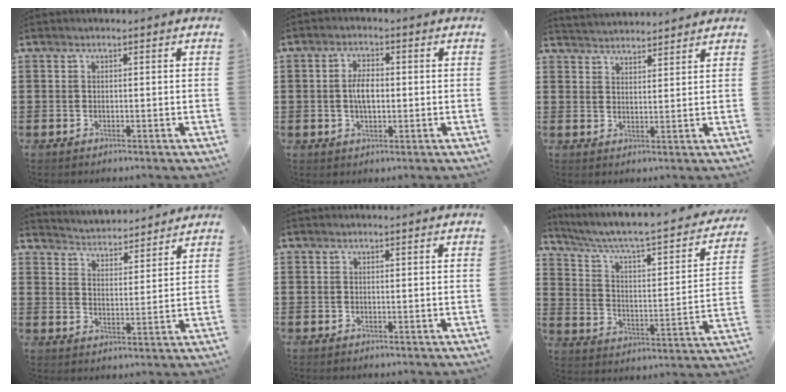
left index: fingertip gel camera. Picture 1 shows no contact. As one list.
[{"total": 4.2, "force": [0.0, 1.9, 3.7], "torque": [-0.081, 0.003, -0.004]}, {"total": 2.8, "force": [2.8, -0.2, -0.4], "torque": [-0.002, -0.011, 0.052]}, {"total": 3.5, "force": [3.4, 0.1, -0.6], "torque": [-0.009, -0.029, 0.056]}, {"total": 0.0}, {"total": 4.4, "force": [3.3, 0.5, 2.9], "torque": [-0.076, -0.039, 0.043]}]